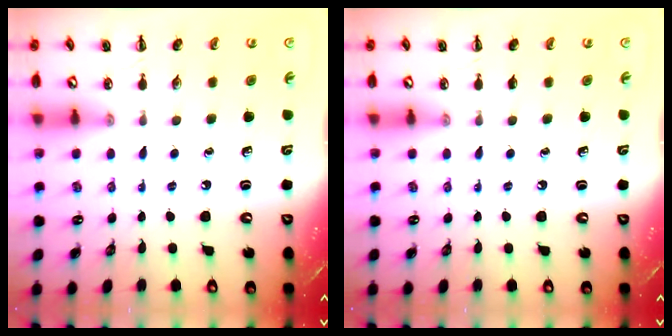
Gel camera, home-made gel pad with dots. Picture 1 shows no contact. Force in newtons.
{"total": 0.0}